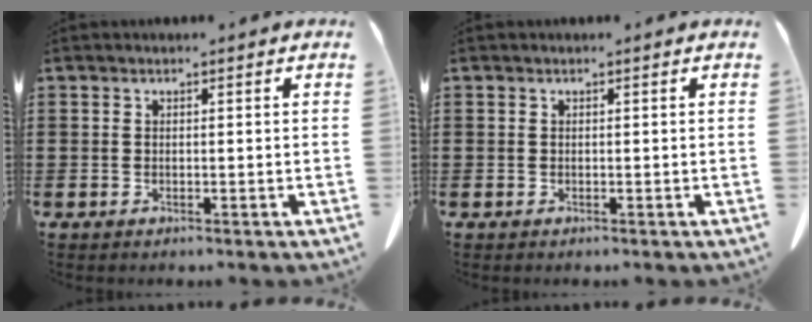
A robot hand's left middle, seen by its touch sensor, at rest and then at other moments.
{"total": 0.0}